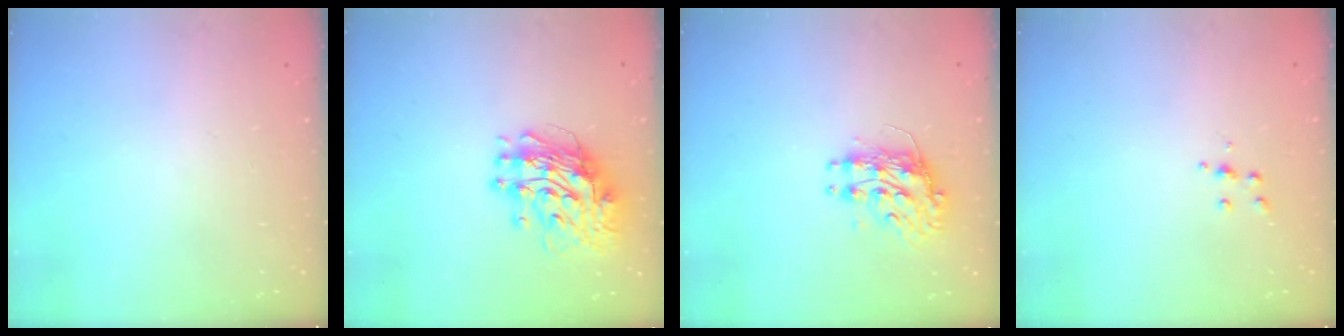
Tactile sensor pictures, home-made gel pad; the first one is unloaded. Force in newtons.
{"total": 11.7, "press": 11.7, "slide": 1.1}
{"total": 9.2, "press": 9.2, "slide": 0.9}
{"total": 3.5, "press": 3.5, "slide": 0.3}